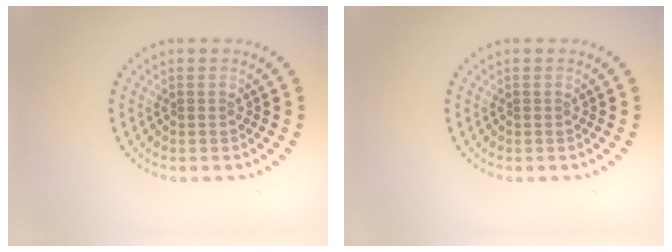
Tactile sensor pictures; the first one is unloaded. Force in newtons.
{"total": 0.0}